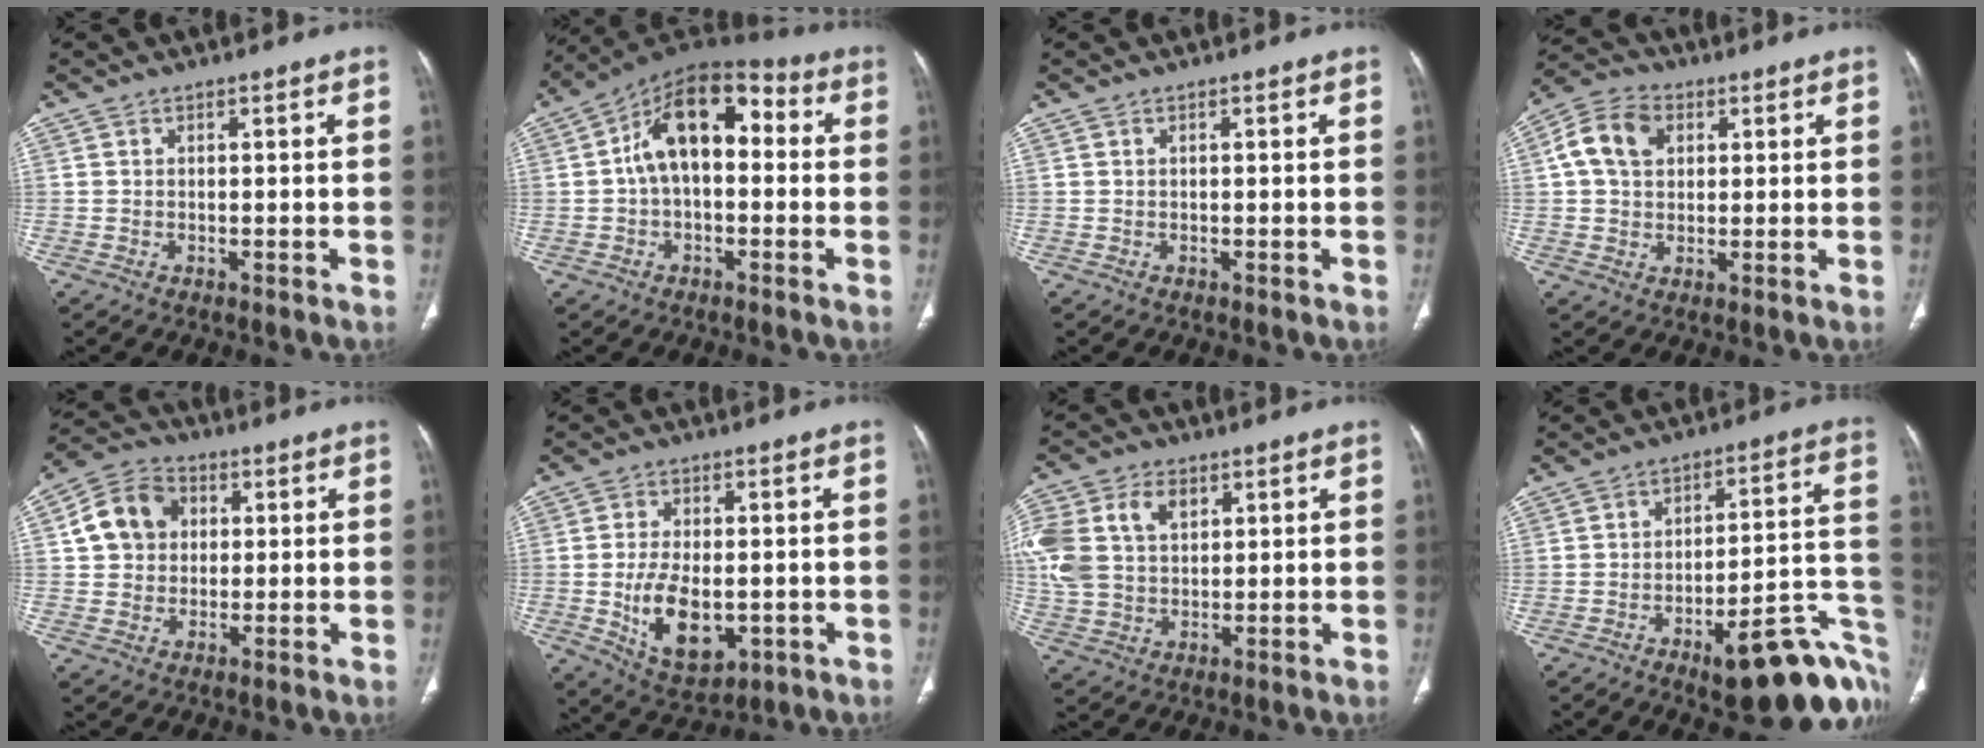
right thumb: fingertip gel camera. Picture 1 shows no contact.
{"total": 14.2, "force": [1.1, 8.5, 11.4], "torque": [-0.157, 0.044, 0.003]}
{"total": 0.0}
{"total": 9.2, "force": [2.5, 6.8, 5.6], "torque": [-0.098, 0.013, 0.039]}
{"total": 9.9, "force": [1.6, 8.5, 4.9], "torque": [-0.070, 0.012, 0.019]}
{"total": 11.5, "force": [-2.1, 6.6, 9.2], "torque": [-0.149, -0.008, -0.017]}
{"total": 16.9, "force": [5.4, 12.1, 10.5], "torque": [-0.256, 0.021, 0.108]}
{"total": 21.0, "force": [-8.9, 6.4, 17.9], "torque": [-0.160, 0.061, -0.109]}